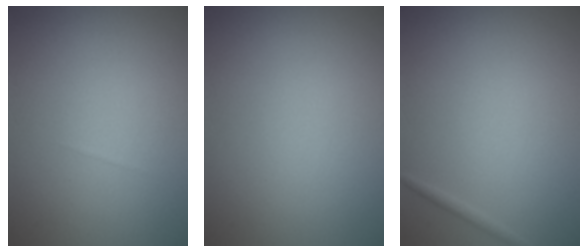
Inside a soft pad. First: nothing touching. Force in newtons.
{"total": 0.0}
{"total": 0.6, "press": 0.6, "slide": 0.1}